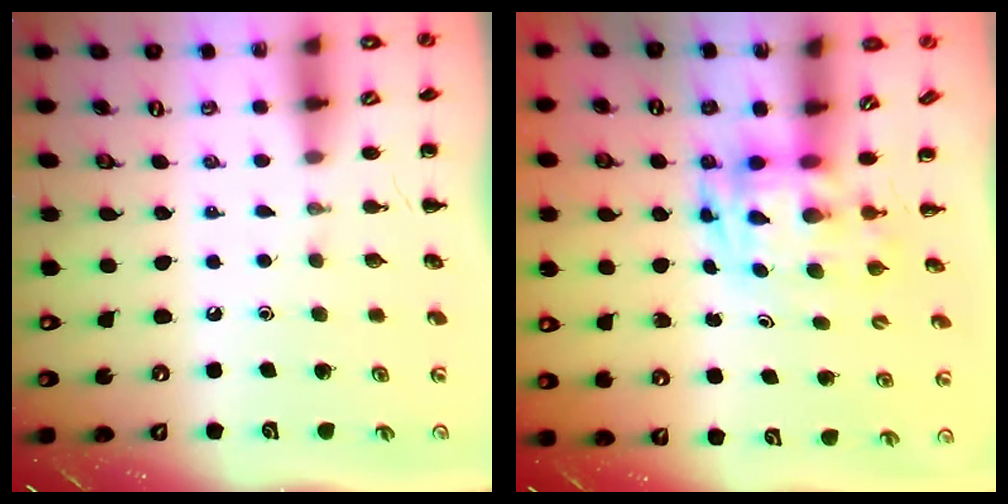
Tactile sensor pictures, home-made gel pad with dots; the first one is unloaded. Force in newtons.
{"total": 3.6, "press": 3.5, "slide": 0.7}